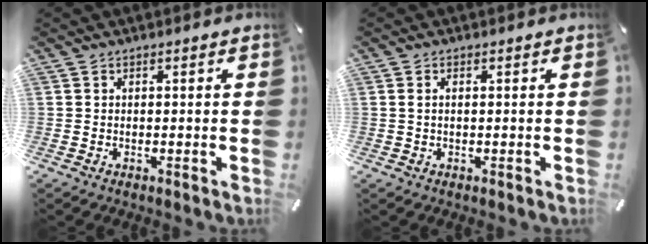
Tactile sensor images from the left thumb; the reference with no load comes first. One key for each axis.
{"total": 1.4, "fx": 0.1, "fy": 0.5, "fz": 1.2, "tx": -0.025, "ty": 0.002, "tz": 0.001}